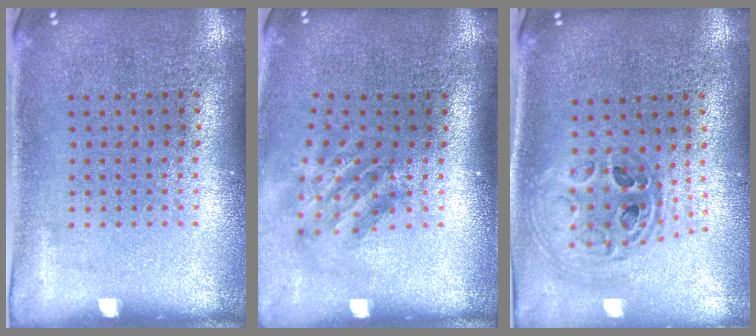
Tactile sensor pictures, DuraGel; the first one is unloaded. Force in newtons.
{"total": 1.8, "press": 1.2, "slide": 1.4}
{"total": 1.0, "press": 1.0, "slide": 0.3}